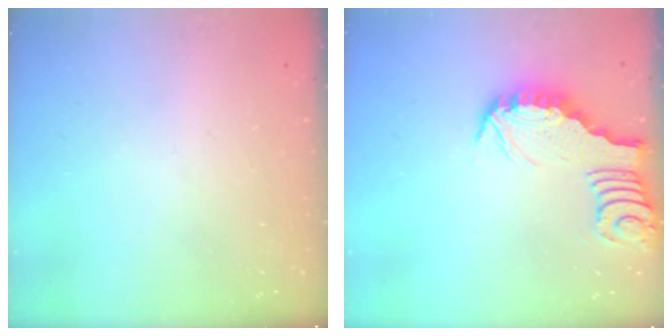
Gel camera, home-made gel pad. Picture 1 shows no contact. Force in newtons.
{"total": 3.0, "press": 3.0, "slide": 0.3}